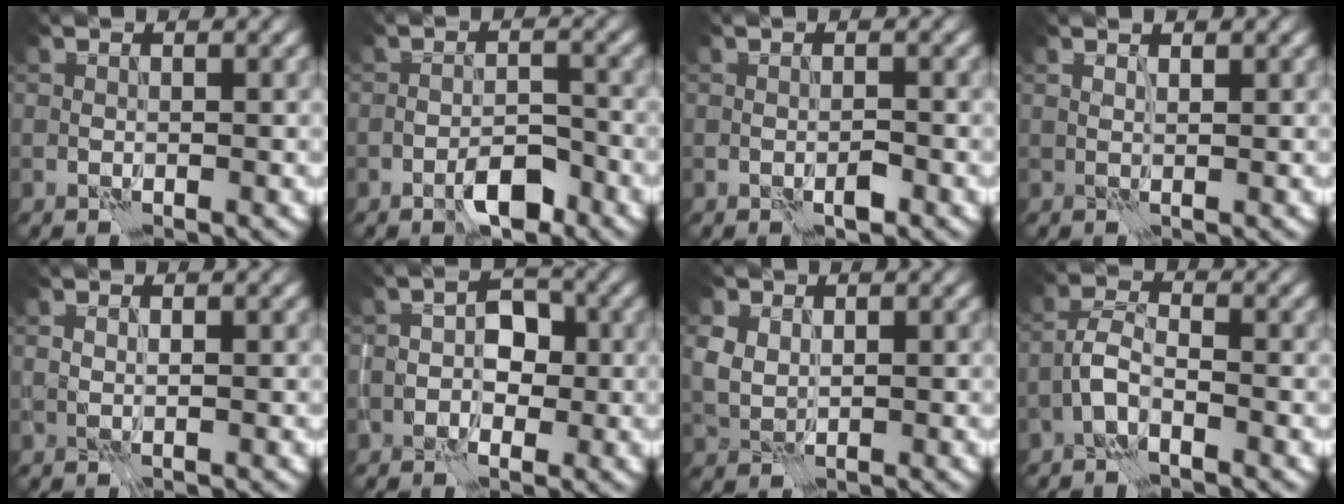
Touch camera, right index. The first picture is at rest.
{"total": 3.3, "force": [-2.3, 1.0, 2.2], "torque": [-0.028, 0.007, -0.037]}
{"total": 1.0, "force": [-0.6, 0.3, 0.8], "torque": [-0.013, 0.002, -0.008]}
{"total": 1.4, "force": [1.2, -0.6, -0.5], "torque": [0.006, -0.002, 0.023]}
{"total": 1.1, "force": [0.8, -0.6, -0.4], "torque": [0.003, -0.003, 0.019]}
{"total": 2.3, "force": [-0.4, 1.5, 1.7], "torque": [-0.016, 0.007, -0.008]}
{"total": 2.0, "force": [1.6, 1.1, 0.4], "torque": [-0.014, -0.002, 0.032]}
{"total": 1.4, "force": [-0.9, 0.2, 1.1], "torque": [-0.024, 0.007, -0.024]}